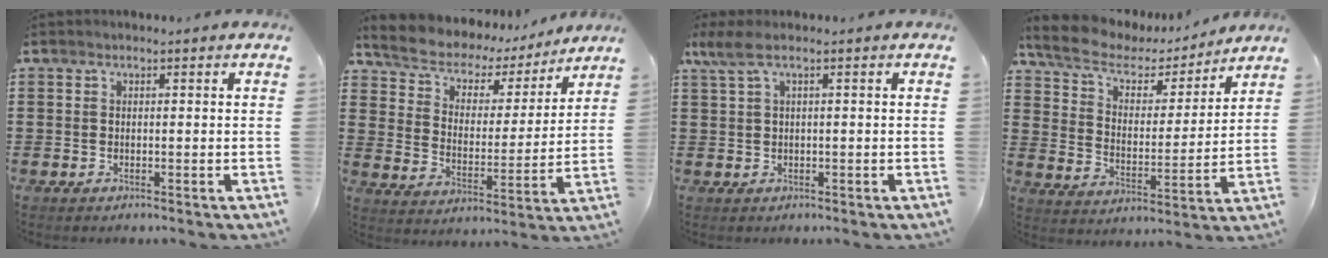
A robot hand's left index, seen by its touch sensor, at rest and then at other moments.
{"total": 5.4, "force": [4.7, 2.6, 0.9], "torque": [-0.049, -0.032, 0.077]}
{"total": 2.5, "force": [0.3, 0.4, 2.4], "torque": [-0.063, -0.006, 0.000]}
{"total": 6.4, "force": [5.0, 2.6, 3.0], "torque": [-0.084, -0.026, 0.084]}